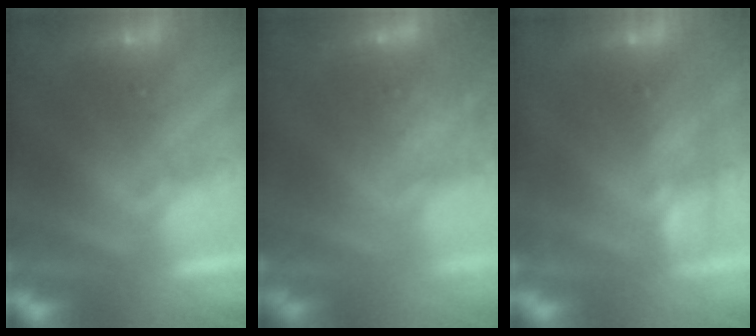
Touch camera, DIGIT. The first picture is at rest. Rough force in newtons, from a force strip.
{"total": 7.8}
{"total": 2.2}